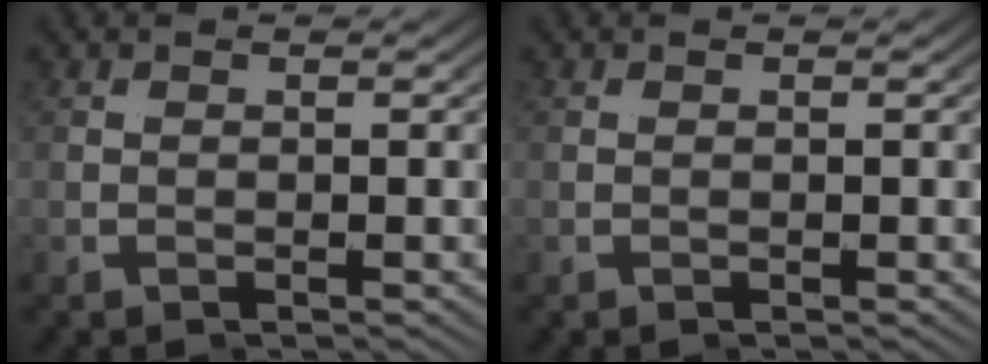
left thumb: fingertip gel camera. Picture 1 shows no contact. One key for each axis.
{"total": 0.0}